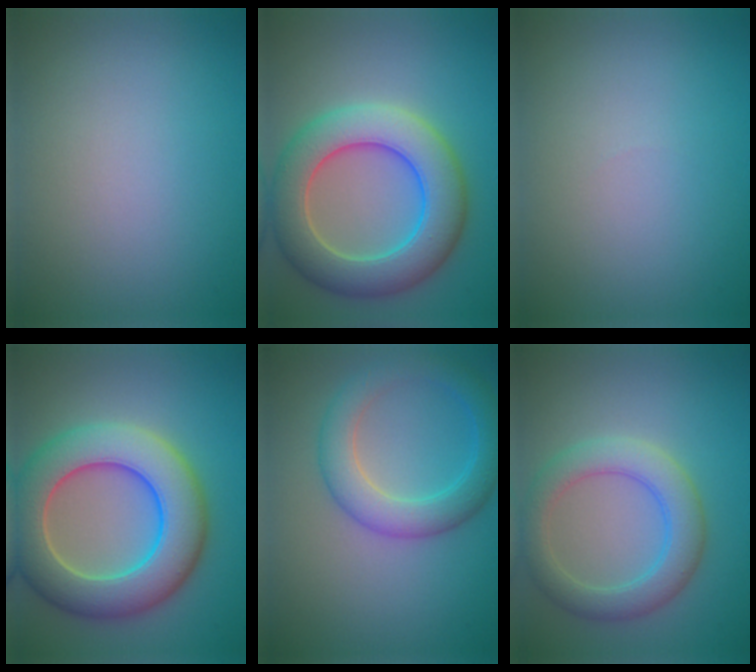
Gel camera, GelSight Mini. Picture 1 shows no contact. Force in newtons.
{"total": 8.5, "press": 8.4, "slide": 0.4}
{"total": 0.0}
{"total": 10.1, "press": 10.1, "slide": 0.8}
{"total": 4.7, "press": 4.7, "slide": 0.0}
{"total": 4.7, "press": 4.7, "slide": 0.4}